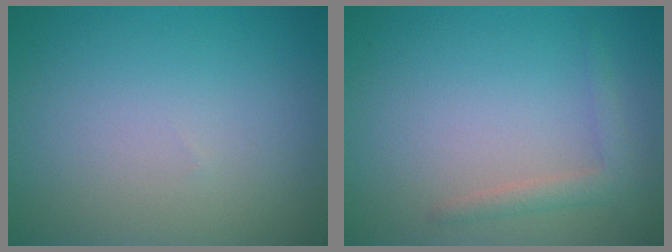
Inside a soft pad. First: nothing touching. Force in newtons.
{"total": 1.8, "press": 1.8, "slide": 0.2}